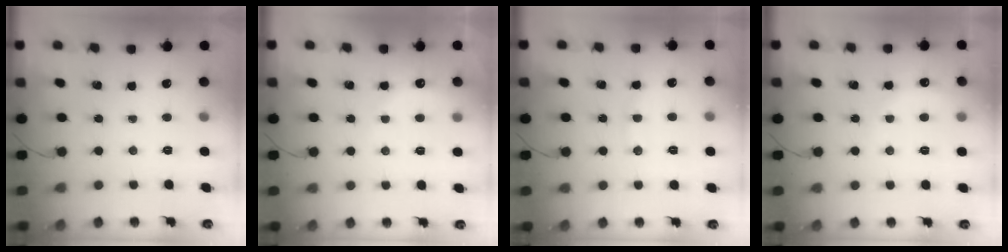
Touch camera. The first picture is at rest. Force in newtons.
{"total": 4.4, "press": 4.2, "slide": 1.0}
{"total": 7.6, "press": 7.5, "slide": 0.9}
{"total": 3.0, "press": 2.9, "slide": 0.8}